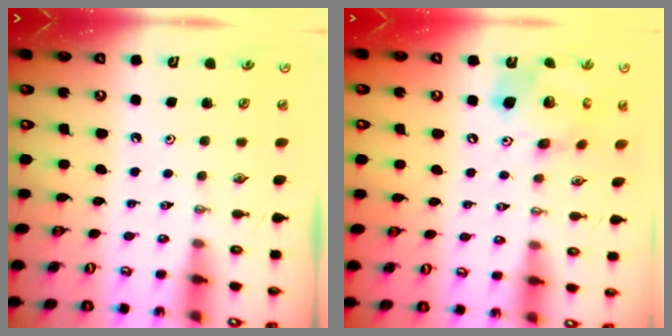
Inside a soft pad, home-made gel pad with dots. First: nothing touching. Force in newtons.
{"total": 17.2, "press": 16.9, "slide": 3.3}